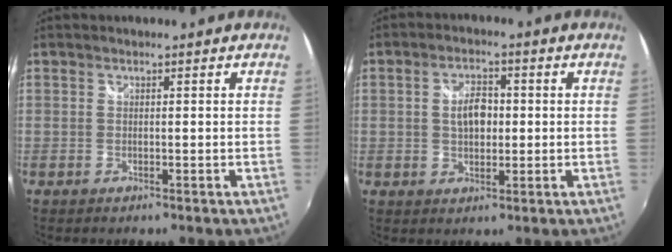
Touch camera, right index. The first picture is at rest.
{"total": 5.5, "force": [0.3, 3.3, 4.4], "torque": [-0.078, 0.008, 0.007]}